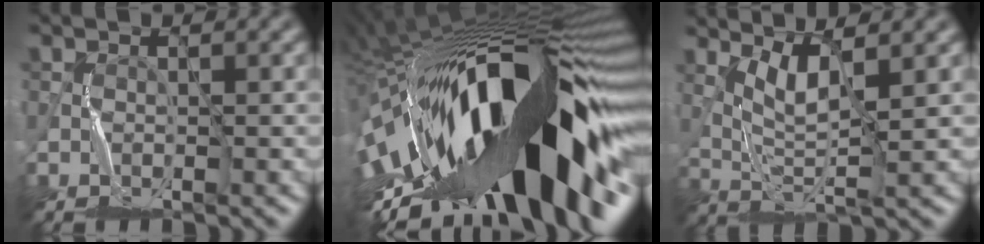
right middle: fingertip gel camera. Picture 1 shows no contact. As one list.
[{"total": 21.1, "force": [-3.9, 7.9, 19.2], "torque": [-0.323, -0.019, -0.081]}, {"total": 4.2, "force": [2.3, 0.2, 3.5], "torque": [-0.079, -0.005, 0.055]}]